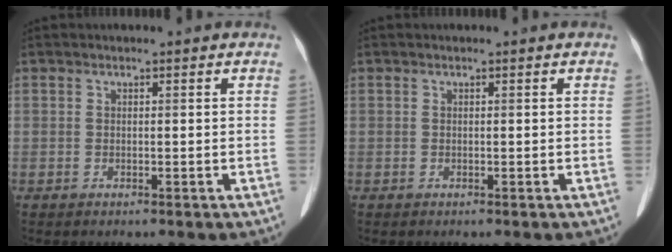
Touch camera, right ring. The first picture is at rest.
{"total": 0.0}